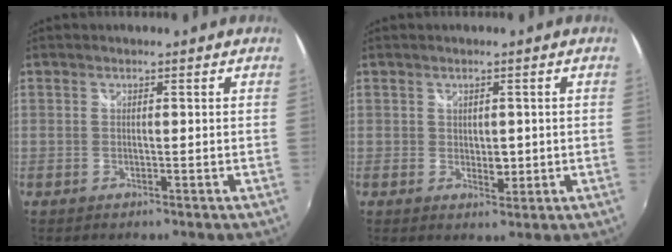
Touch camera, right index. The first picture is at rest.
{"total": 2.4, "force": [0.0, 1.8, 1.6], "torque": [-0.022, -0.003, 0.002]}